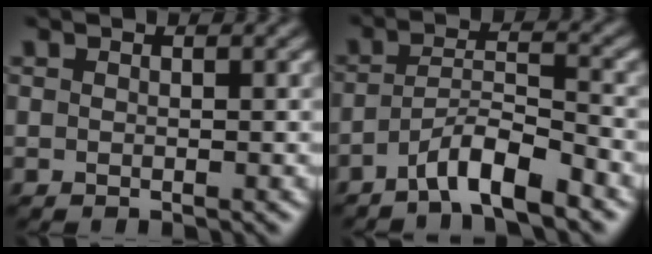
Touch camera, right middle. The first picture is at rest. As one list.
[{"total": 4.5, "force": [-3.3, 0.8, 3.1], "torque": [-0.051, 0.008, -0.064]}]